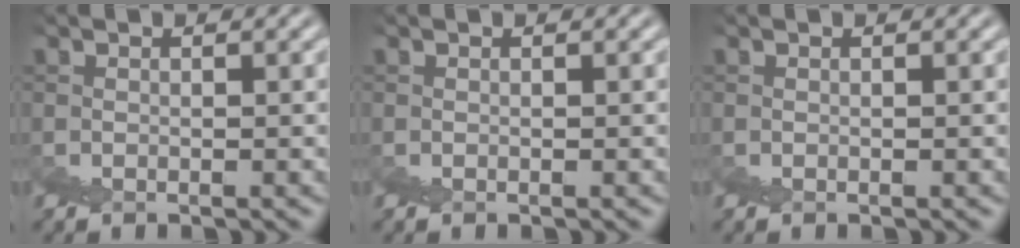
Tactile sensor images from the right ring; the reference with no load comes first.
{"total": 0.0}
{"total": 0.0}